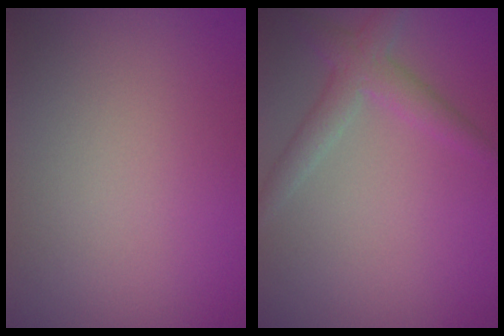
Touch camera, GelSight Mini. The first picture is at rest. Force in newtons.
{"total": 2.8, "press": 2.7, "slide": 0.2}